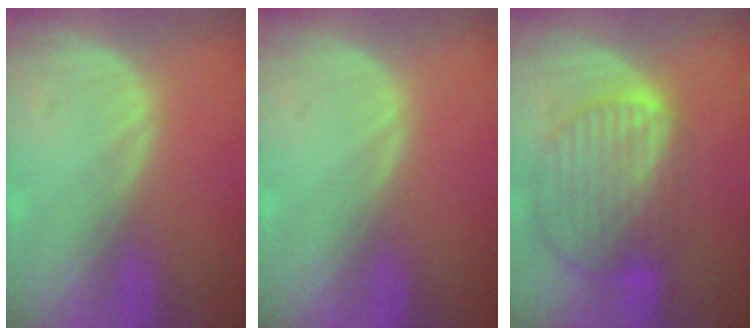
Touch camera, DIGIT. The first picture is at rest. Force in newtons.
{"total": 0.0}
{"total": 10.4, "press": 8.8, "slide": 5.5}